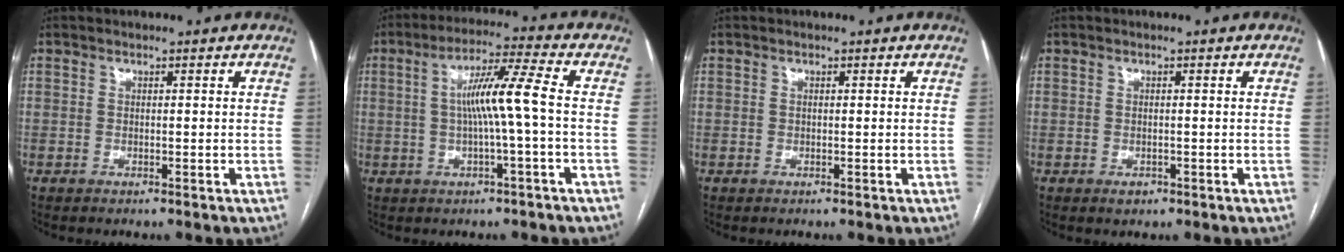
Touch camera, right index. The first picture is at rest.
{"total": 8.6, "force": [-0.1, -0.5, 8.6], "torque": [-0.154, 0.018, -0.003]}
{"total": 0.0}
{"total": 1.3, "force": [-0.6, 1.0, 0.5], "torque": [-0.004, 0.002, -0.004]}